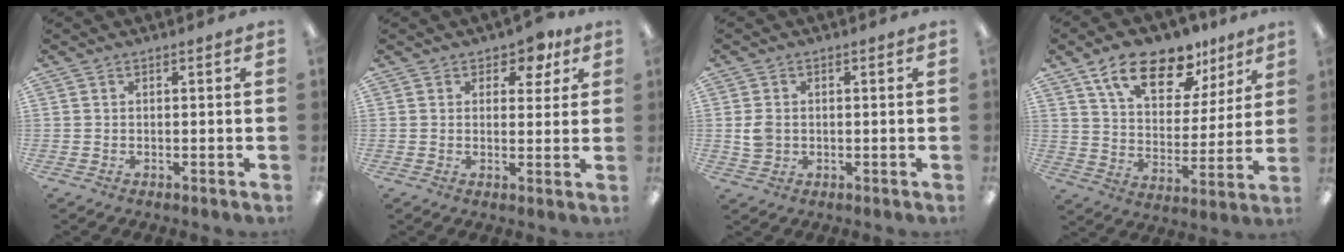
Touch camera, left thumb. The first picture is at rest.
{"total": 4.7, "force": [3.0, 3.0, 2.0], "torque": [-0.017, -0.010, 0.048]}
{"total": 3.6, "force": [0.1, 3.1, 1.9], "torque": [-0.027, 0.004, 0.001]}
{"total": 16.8, "force": [11.2, 8.3, 9.3], "torque": [-0.152, -0.056, 0.197]}